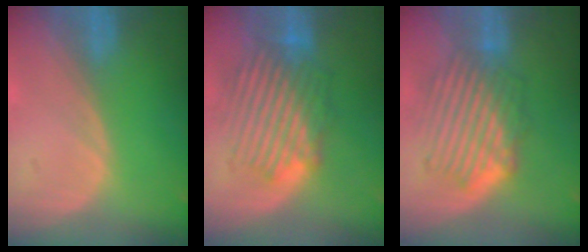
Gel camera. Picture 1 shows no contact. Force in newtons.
{"total": 8.9, "press": 8.6, "slide": 2.3}
{"total": 8.4, "press": 7.8, "slide": 3.1}